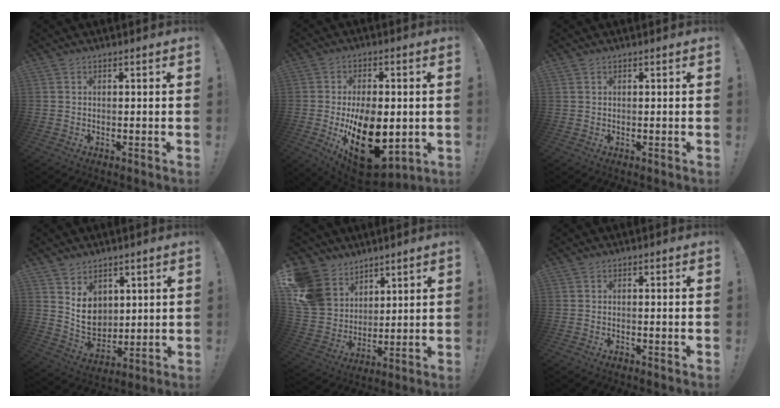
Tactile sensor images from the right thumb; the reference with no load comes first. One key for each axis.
{"total": 21.4, "fx": -4.2, "fy": 12.3, "fz": 17.1, "tx": -0.264, "ty": 0.006, "tz": -0.049}
{"total": 0.5, "fx": 0.4, "fy": 0.2, "fz": 0.2, "tx": -0.007, "ty": 0.002, "tz": 0.009}
{"total": 9.8, "fx": 4.6, "fy": 7.8, "fz": 3.9, "tx": -0.048, "ty": -0.038, "tz": 0.094}
{"total": 13.6, "fx": 6.9, "fy": 10.8, "fz": 4.6, "tx": -0.101, "ty": -0.041, "tz": 0.144}
{"total": 1.2, "fx": -0.9, "fy": -0.2, "fz": 0.8, "tx": -0.014, "ty": 0.000, "tz": -0.016}